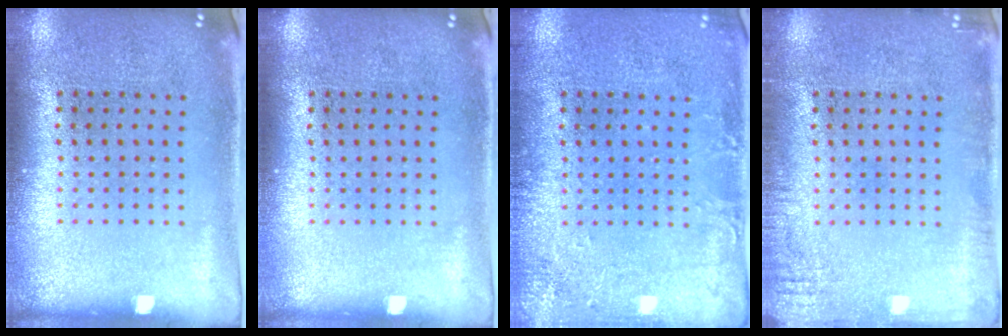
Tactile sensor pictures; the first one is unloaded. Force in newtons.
{"total": 0.0}
{"total": 2.1, "press": 2.1, "slide": 0.1}
{"total": 1.7, "press": 1.7, "slide": 0.2}